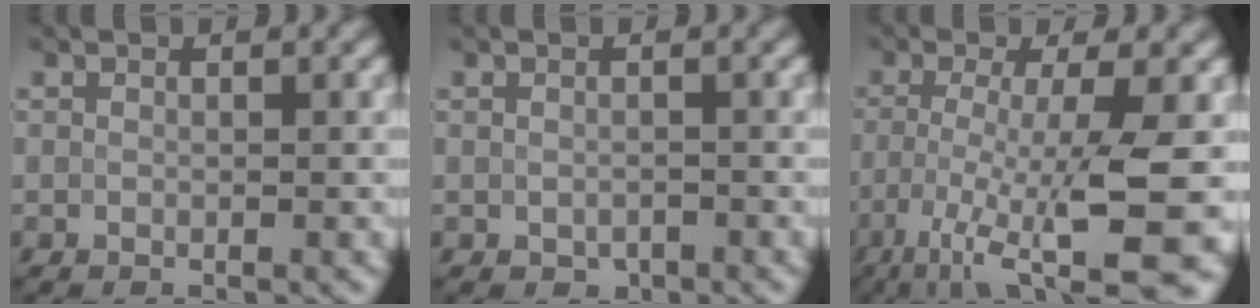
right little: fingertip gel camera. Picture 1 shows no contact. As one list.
[{"total": 0.7, "force": [-0.4, 0.6, 0.3], "torque": [-0.005, -0.005, -0.006]}, {"total": 10.3, "force": [-4.2, 2.5, 9.1], "torque": [-0.156, -0.020, -0.073]}]